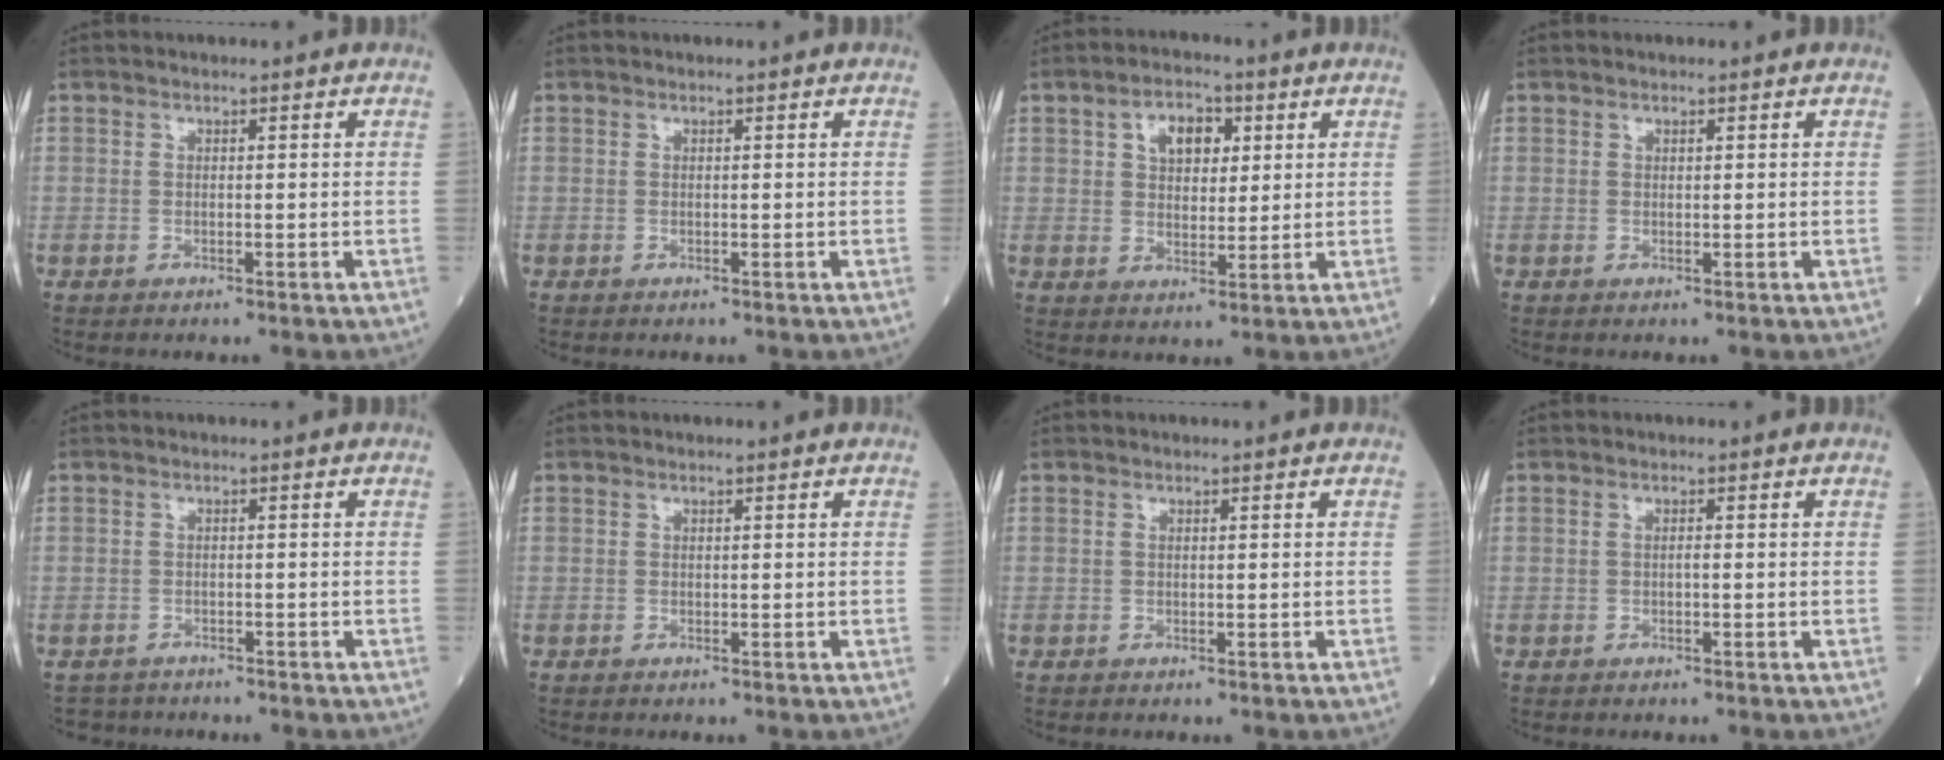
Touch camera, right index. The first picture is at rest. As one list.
[{"total": 0.0}, {"total": 6.2, "force": [2.3, 3.7, 4.3], "torque": [-0.069, 0.014, 0.040]}, {"total": 0.0}, {"total": 2.7, "force": [-2.4, 1.0, -0.8], "torque": [0.009, -0.002, -0.046]}, {"total": 0.0}, {"total": 0.0}, {"total": 0.7, "force": [-0.1, 0.1, 0.6], "torque": [-0.012, 0.001, -0.001]}]